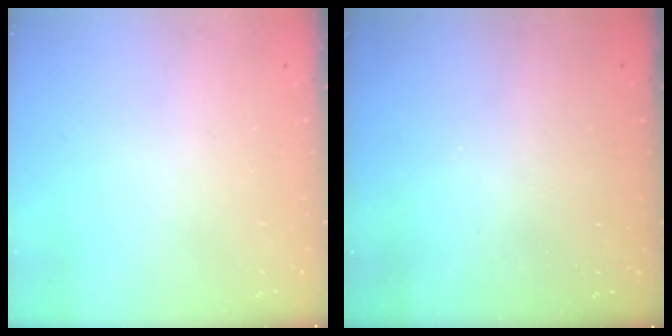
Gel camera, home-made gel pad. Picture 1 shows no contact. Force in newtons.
{"total": 2.9, "press": 2.9, "slide": 0.3}